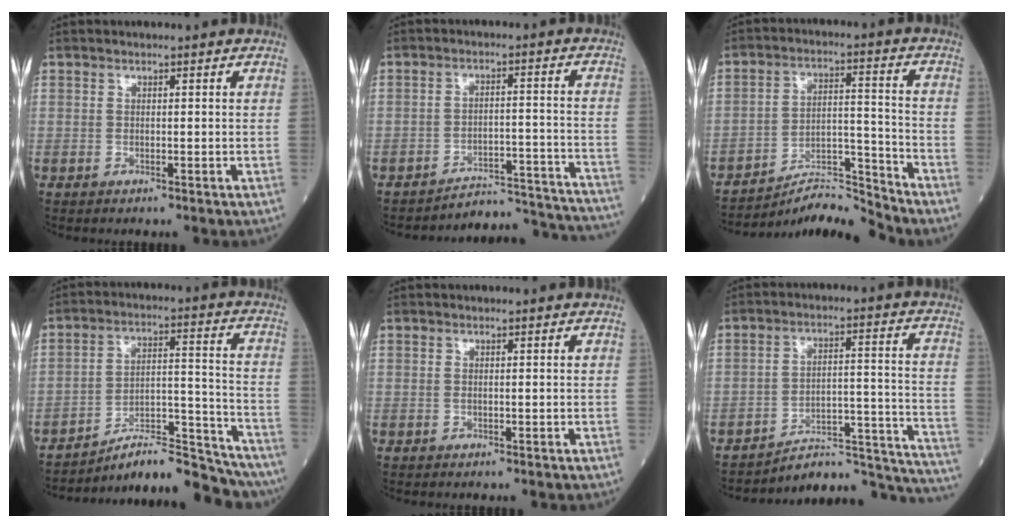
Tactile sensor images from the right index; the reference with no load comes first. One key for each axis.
{"total": 15.1, "fx": -15.1, "fy": 0.1, "fz": 0.3, "tx": 0.026, "ty": 0.033, "tz": -0.192}
{"total": 8.9, "fx": -8.8, "fy": -1.3, "fz": 0.7, "tx": -0.010, "ty": 0.037, "tz": -0.152}
{"total": 14.2, "fx": -13.7, "fy": 0.8, "fz": 3.7, "tx": -0.045, "ty": 0.043, "tz": -0.214}
{"total": 0.0}
{"total": 17.3, "fx": -17.1, "fy": 1.3, "fz": 2.5, "tx": 0.011, "ty": 0.056, "tz": -0.230}